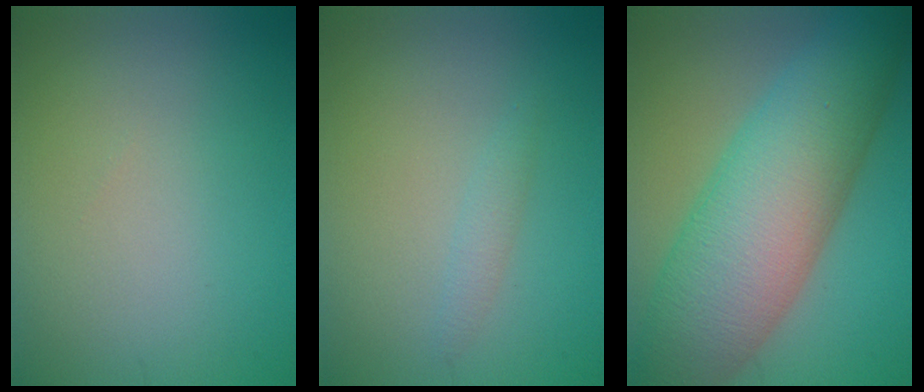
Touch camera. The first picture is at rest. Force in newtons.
{"total": 1.1, "press": 1.1, "slide": 0.0}
{"total": 12.4, "press": 12.4, "slide": 0.4}